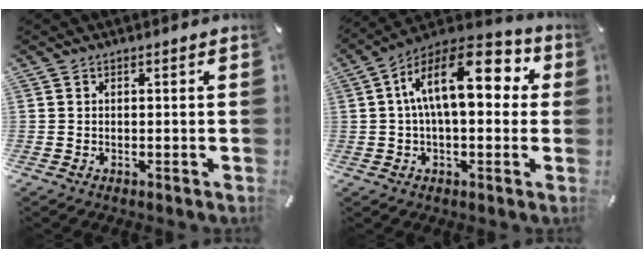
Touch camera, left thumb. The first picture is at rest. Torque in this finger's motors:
{"motor_torque": [0.60, 0.92, 2.45, -0.33, 0.67]}